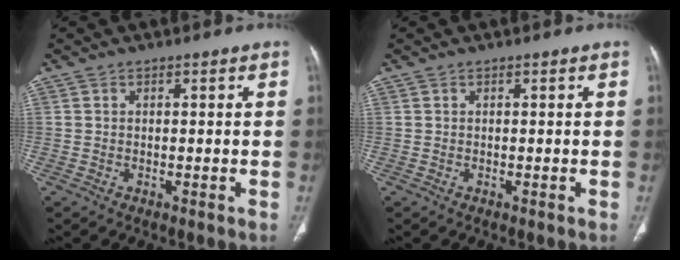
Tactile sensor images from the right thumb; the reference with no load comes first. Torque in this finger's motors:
{"motor_torque": [1.22, 3.75, -0.10, 0.52, -0.11]}